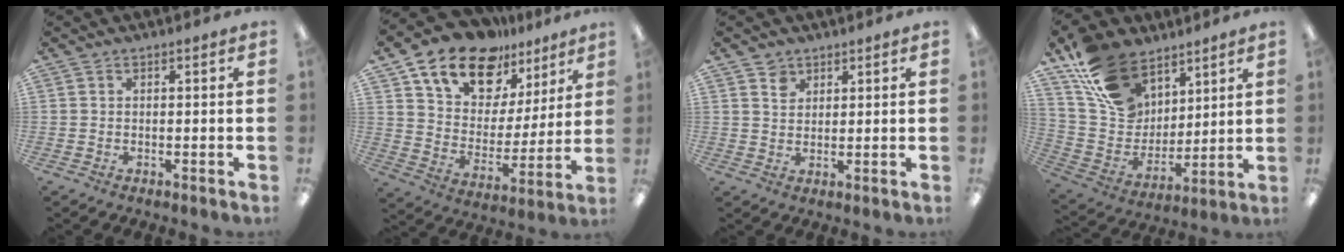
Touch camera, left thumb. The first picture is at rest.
{"total": 17.0, "force": [12.5, 9.6, 6.6], "torque": [-0.130, -0.079, 0.228]}
{"total": 3.0, "force": [2.1, 2.1, 0.4], "torque": [0.003, -0.007, 0.038]}
{"total": 18.7, "force": [12.1, 11.8, 7.9], "torque": [-0.163, -0.059, 0.235]}